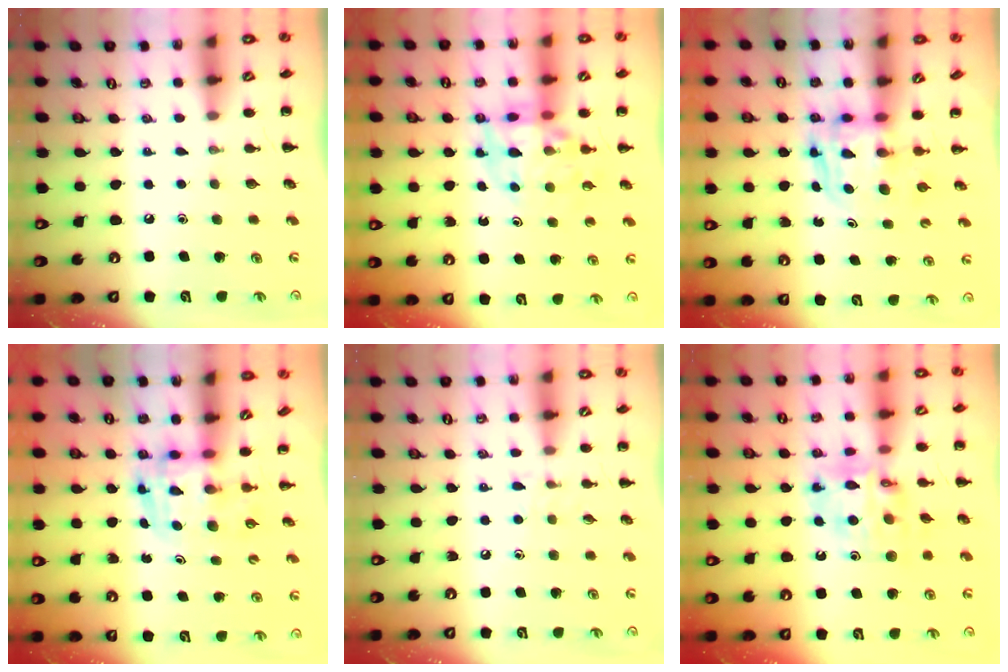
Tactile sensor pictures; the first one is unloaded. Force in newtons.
{"total": 10.1, "press": 9.6, "slide": 3.1}
{"total": 2.8, "press": 2.8, "slide": 0.2}
{"total": 3.6, "press": 3.5, "slide": 0.7}
{"total": 4.7, "press": 4.5, "slide": 1.3}
{"total": 11.3, "press": 11.0, "slide": 2.7}